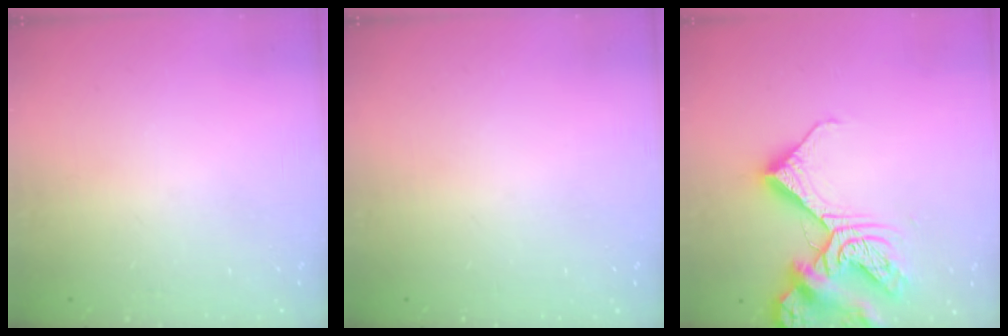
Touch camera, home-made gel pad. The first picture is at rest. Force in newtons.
{"total": 0.0}
{"total": 14.8, "press": 14.7, "slide": 1.6}